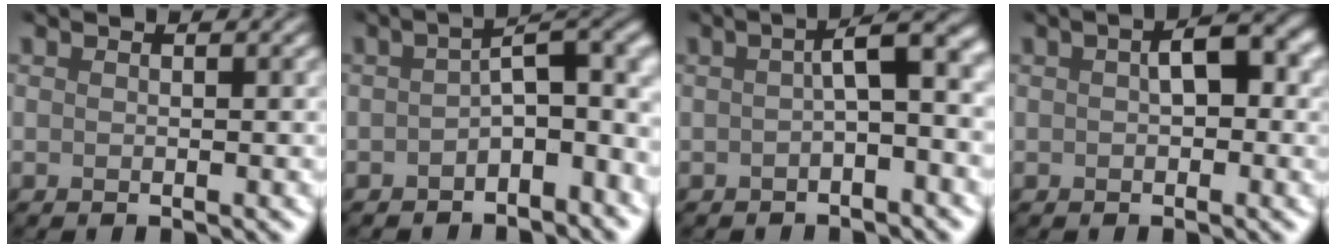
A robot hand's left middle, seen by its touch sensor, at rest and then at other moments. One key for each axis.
{"total": 5.2, "fx": -2.3, "fy": 2.3, "fz": 4.1, "tx": -0.044, "ty": 0.014, "tz": -0.048}
{"total": 4.1, "fx": -0.4, "fy": 1.0, "fz": 4.0, "tx": -0.054, "ty": 0.016, "tz": -0.014}
{"total": 2.7, "fx": -0.1, "fy": 1.3, "fz": 2.4, "tx": -0.033, "ty": 0.010, "tz": -0.006}